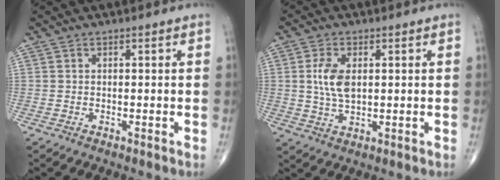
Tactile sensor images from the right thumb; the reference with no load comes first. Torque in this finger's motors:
{"motor_torque": [1.07, 0.88, 0.78, -0.66, 0.06]}